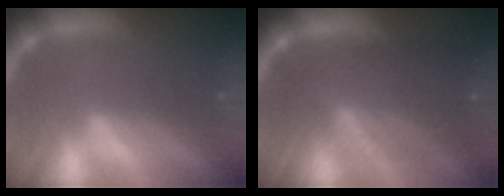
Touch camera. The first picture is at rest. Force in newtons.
{"total": 8.5}